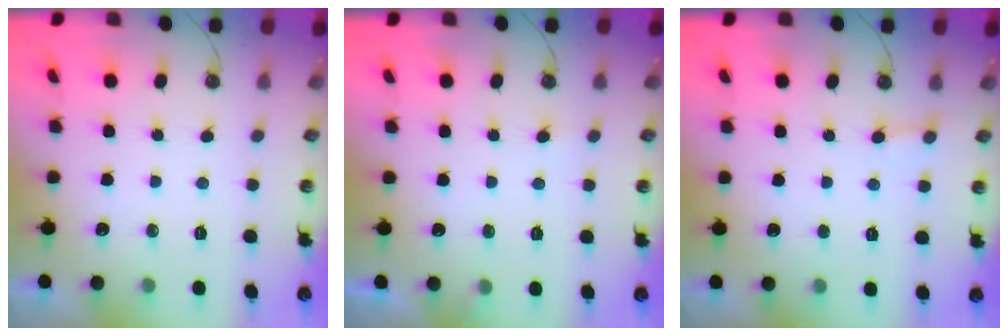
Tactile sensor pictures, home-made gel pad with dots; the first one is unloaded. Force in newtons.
{"total": 5.7, "press": 5.7, "slide": 0.3}
{"total": 1.9, "press": 1.9, "slide": 0.2}